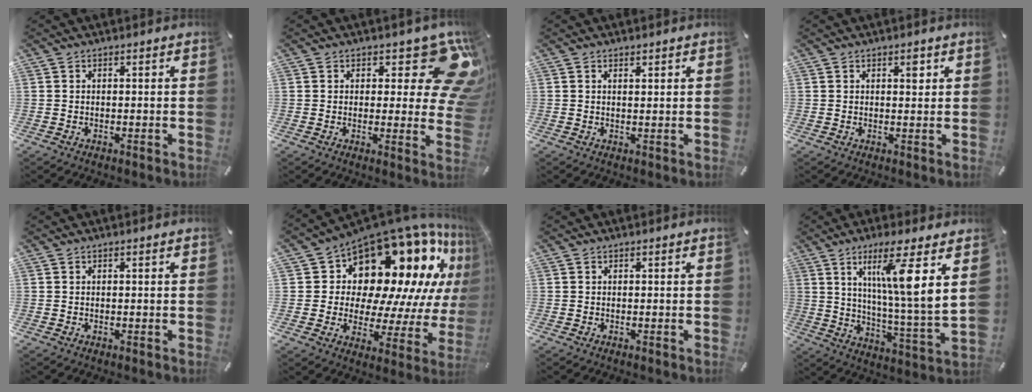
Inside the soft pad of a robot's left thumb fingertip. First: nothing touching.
{"total": 13.4, "force": [7.0, 6.1, 9.7], "torque": [-0.105, -0.058, 0.122]}
{"total": 1.0, "force": [0.8, 0.2, 0.6], "torque": [-0.012, -0.001, 0.013]}
{"total": 2.3, "force": [1.1, 1.2, 1.6], "torque": [-0.011, -0.007, 0.013]}
{"total": 0.0}
{"total": 19.1, "force": [12.8, 10.4, 9.7], "torque": [-0.137, -0.124, 0.222]}
{"total": 0.0}
{"total": 13.4, "force": [6.5, 0.2, 11.7], "torque": [-0.203, -0.031, 0.090]}